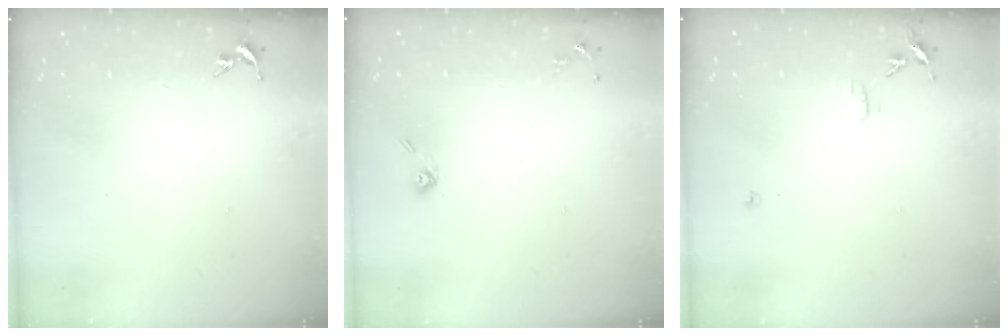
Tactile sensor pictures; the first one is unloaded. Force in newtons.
{"total": 5.4, "press": 5.2, "slide": 1.5}
{"total": 7.0, "press": 7.0, "slide": 0.6}